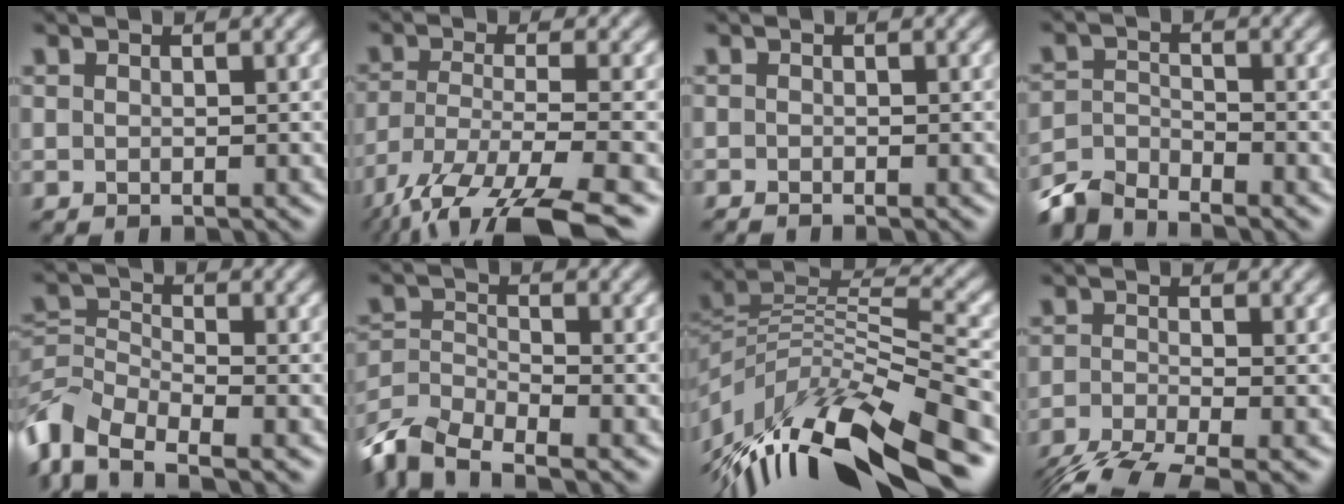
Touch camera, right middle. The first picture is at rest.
{"total": 12.1, "force": [-8.7, 3.4, 7.7], "torque": [-0.158, -0.039, -0.136]}
{"total": 0.7, "force": [-0.6, 0.0, 0.2], "torque": [-0.001, -0.005, -0.013]}
{"total": 4.1, "force": [-3.8, 1.1, 1.1], "torque": [-0.020, -0.003, -0.086]}
{"total": 6.7, "force": [-4.4, 3.2, 3.9], "torque": [-0.079, -0.002, -0.100]}
{"total": 6.4, "force": [-5.1, 2.3, 3.1], "torque": [-0.060, -0.010, -0.109]}
{"total": 12.5, "force": [-6.7, 4.4, 9.6], "torque": [-0.189, 0.021, -0.120]}
{"total": 5.9, "force": [-4.4, 1.5, 3.6], "torque": [-0.070, -0.017, -0.090]}